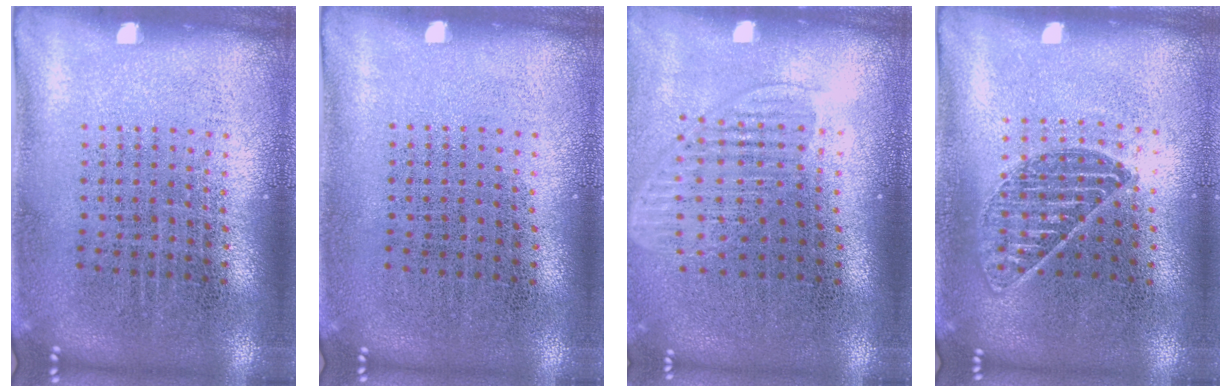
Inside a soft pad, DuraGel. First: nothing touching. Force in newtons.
{"total": 0.0}
{"total": 1.6, "press": 1.4, "slide": 0.8}
{"total": 1.0, "press": 0.9, "slide": 0.4}